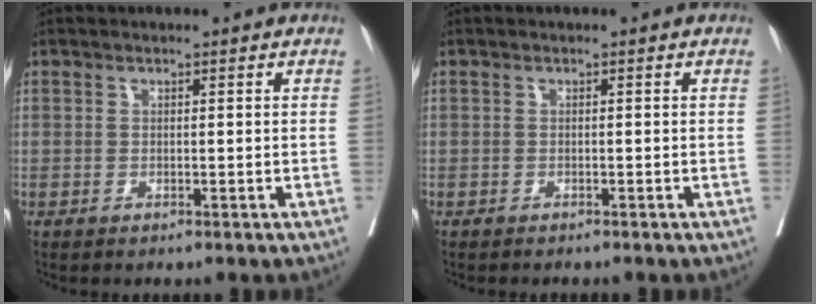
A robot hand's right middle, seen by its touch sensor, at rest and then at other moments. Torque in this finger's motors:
{"motor_torque": [-0.04, 0.07, 0.06, 0.00]}